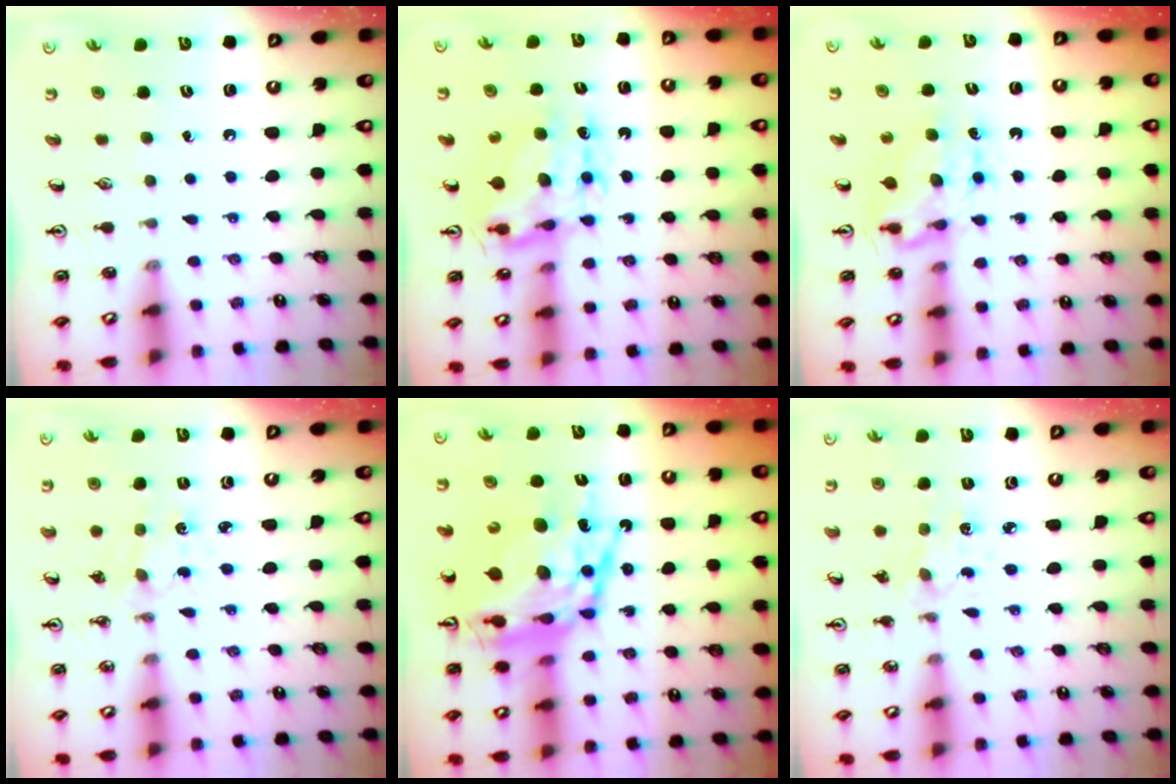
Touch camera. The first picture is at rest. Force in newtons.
{"total": 8.7, "press": 8.7, "slide": 0.6}
{"total": 7.2, "press": 7.1, "slide": 0.6}
{"total": 2.3, "press": 2.3, "slide": 0.4}
{"total": 21.4, "press": 21.3, "slide": 2.0}
{"total": 1.9, "press": 1.9, "slide": 0.4}